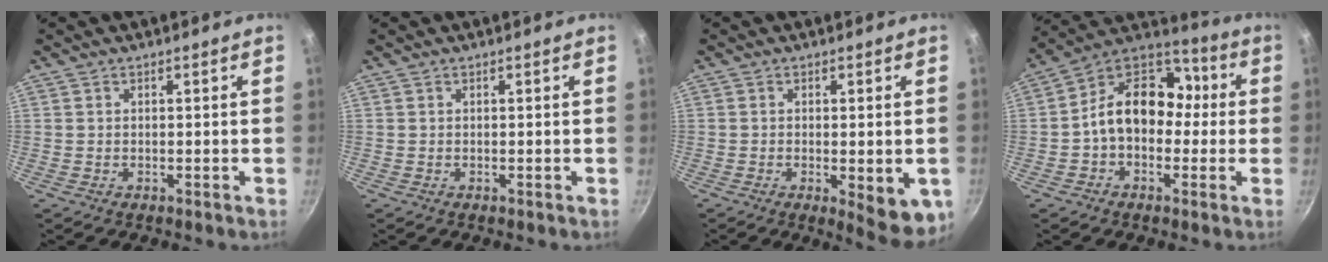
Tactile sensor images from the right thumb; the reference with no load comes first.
{"total": 0.0}
{"total": 9.0, "force": [-2.2, 2.9, 8.2], "torque": [-0.087, -0.004, -0.020]}
{"total": 15.4, "force": [-0.5, 11.6, 10.1], "torque": [-0.113, 0.052, -0.033]}